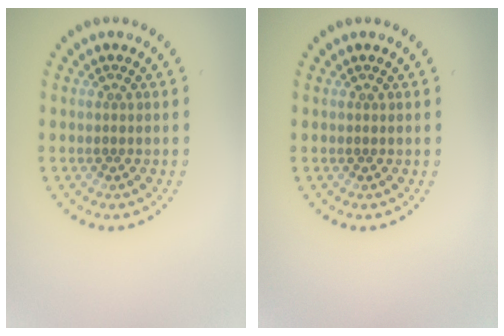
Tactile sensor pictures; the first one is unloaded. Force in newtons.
{"total": 0.0}